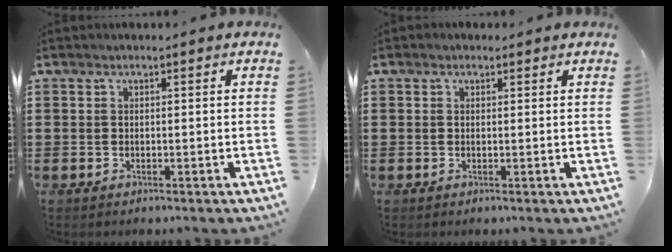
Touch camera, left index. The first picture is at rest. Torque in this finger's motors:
{"motor_torque": [-0.05, -2.07, 0.60, 0.05]}